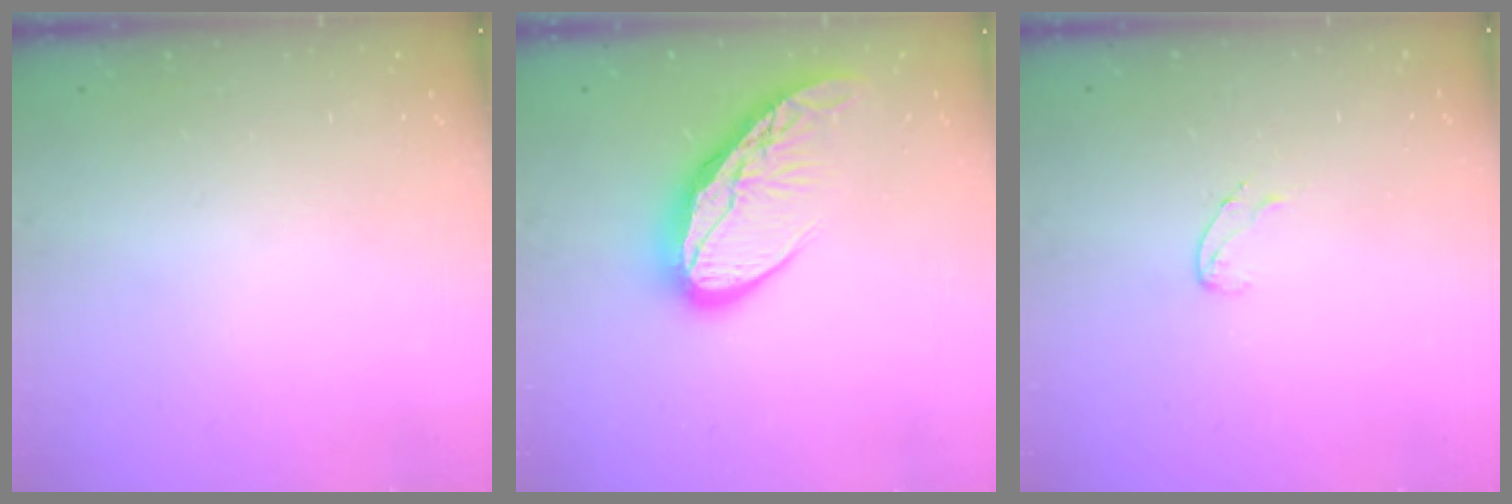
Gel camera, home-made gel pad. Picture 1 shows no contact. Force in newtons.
{"total": 12.8, "press": 12.7, "slide": 1.4}
{"total": 5.3, "press": 5.3, "slide": 0.6}